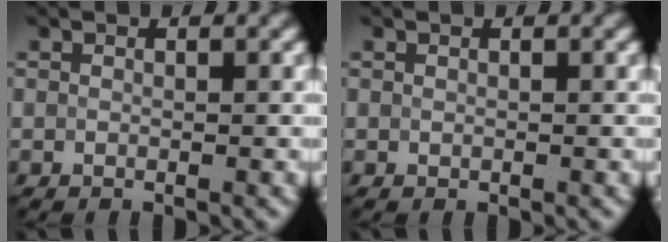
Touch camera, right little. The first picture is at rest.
{"total": 0.0}